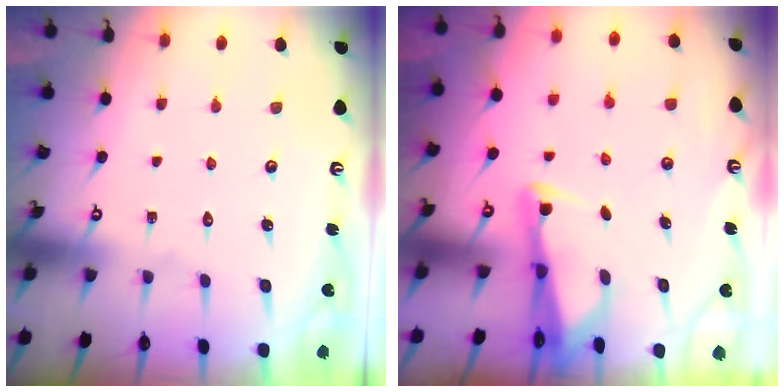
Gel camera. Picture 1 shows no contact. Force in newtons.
{"total": 2.6, "press": 2.5, "slide": 0.6}